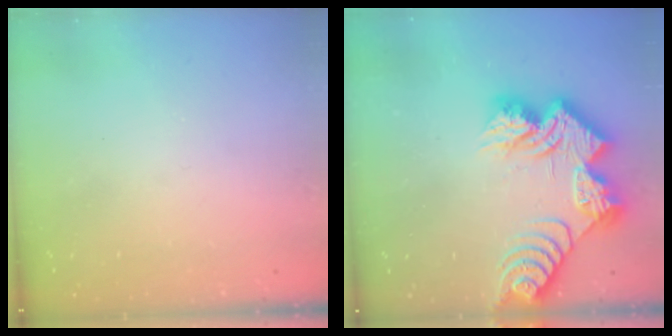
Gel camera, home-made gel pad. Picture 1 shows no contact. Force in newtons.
{"total": 19.6, "press": 19.6, "slide": 1.4}